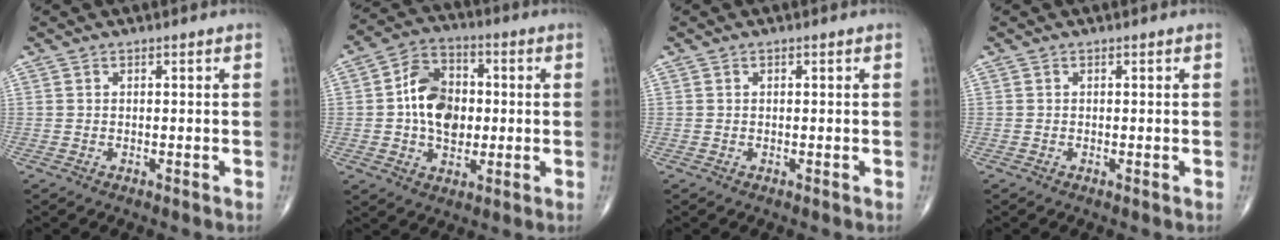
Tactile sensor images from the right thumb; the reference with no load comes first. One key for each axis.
{"total": 12.2, "fx": 0.2, "fy": 8.7, "fz": 8.5, "tx": -0.118, "ty": 0.018, "tz": -0.002}
{"total": 0.0}
{"total": 0.0}